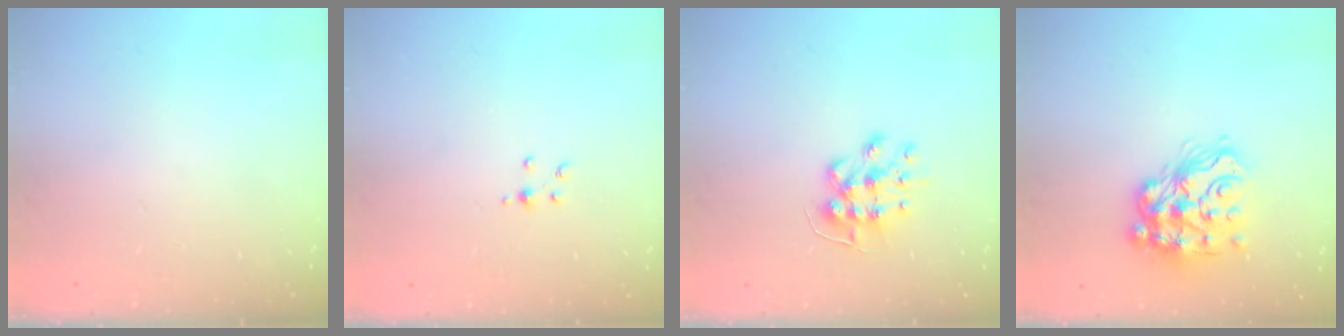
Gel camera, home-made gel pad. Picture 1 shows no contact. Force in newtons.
{"total": 2.4, "press": 2.4, "slide": 0.3}
{"total": 8.6, "press": 8.6, "slide": 0.6}
{"total": 16.4, "press": 16.3, "slide": 1.7}